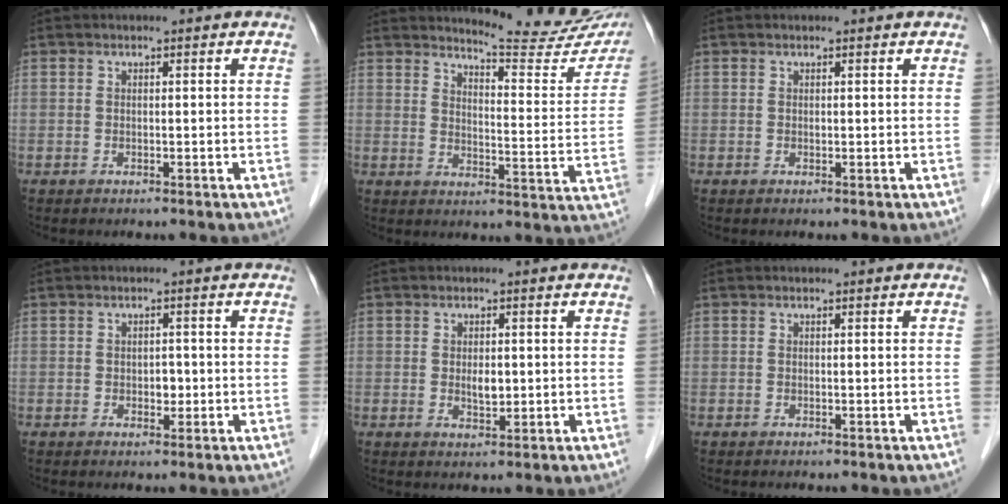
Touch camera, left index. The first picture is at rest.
{"total": 15.6, "force": [14.7, 1.4, 5.1], "torque": [-0.062, -0.075, 0.166]}
{"total": 0.0}
{"total": 1.7, "force": [-0.3, 1.2, 1.1], "torque": [-0.016, 0.002, -0.002]}
{"total": 2.3, "force": [0.1, 1.2, 1.9], "torque": [-0.035, -0.002, 0.003]}
{"total": 0.0}